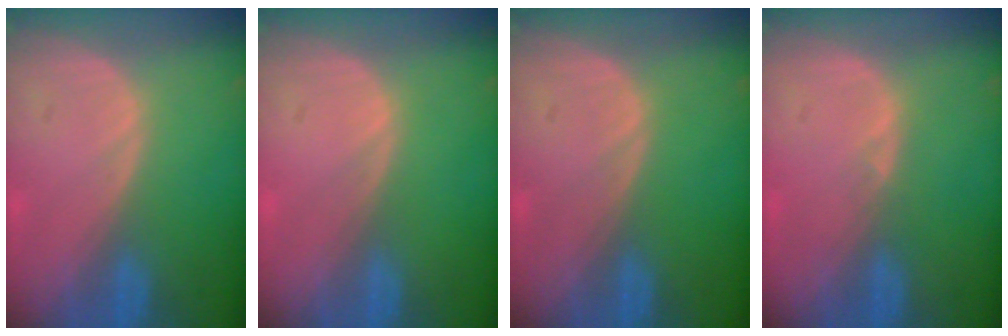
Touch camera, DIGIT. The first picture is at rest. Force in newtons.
{"total": 0.0}
{"total": 0.0}
{"total": 0.6, "press": 0.5, "slide": 0.3}